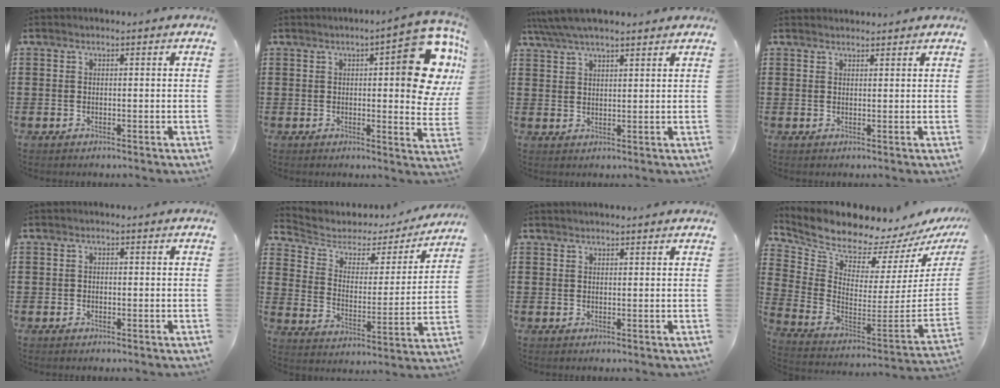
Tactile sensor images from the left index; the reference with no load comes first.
{"total": 12.7, "force": [3.9, 3.3, 11.7], "torque": [-0.148, -0.024, 0.060]}
{"total": 4.8, "force": [4.2, 0.8, 2.3], "torque": [-0.056, -0.002, 0.077]}
{"total": 1.2, "force": [1.2, 0.2, 0.0], "torque": [-0.002, 0.001, 0.024]}
{"total": 0.6, "force": [-0.4, 0.4, 0.2], "torque": [-0.005, -0.001, -0.008]}
{"total": 3.9, "force": [2.8, 2.5, 1.1], "torque": [-0.048, -0.016, 0.040]}
{"total": 1.0, "force": [1.0, 0.1, 0.1], "torque": [-0.004, 0.000, 0.020]}
{"total": 7.9, "force": [7.7, 0.9, 1.2], "torque": [-0.069, -0.091, 0.127]}